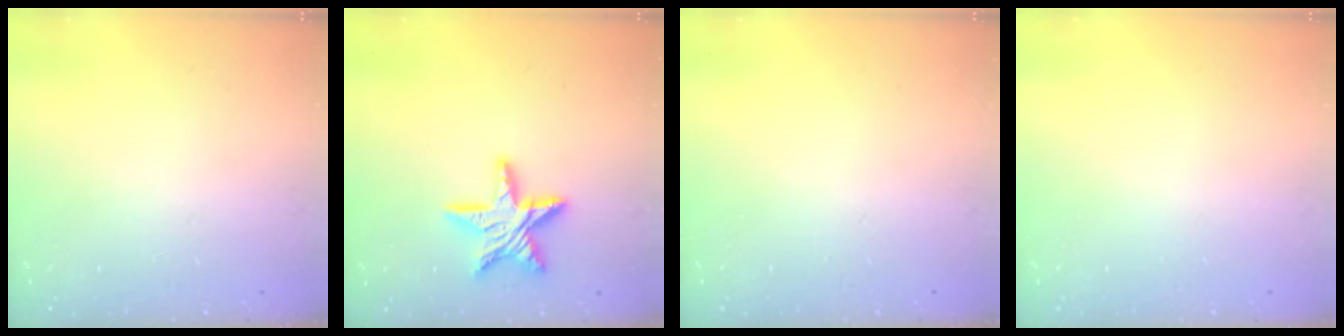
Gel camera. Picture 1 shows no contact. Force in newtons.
{"total": 13.9, "press": 13.9, "slide": 1.1}
{"total": 0.0}
{"total": 0.0}